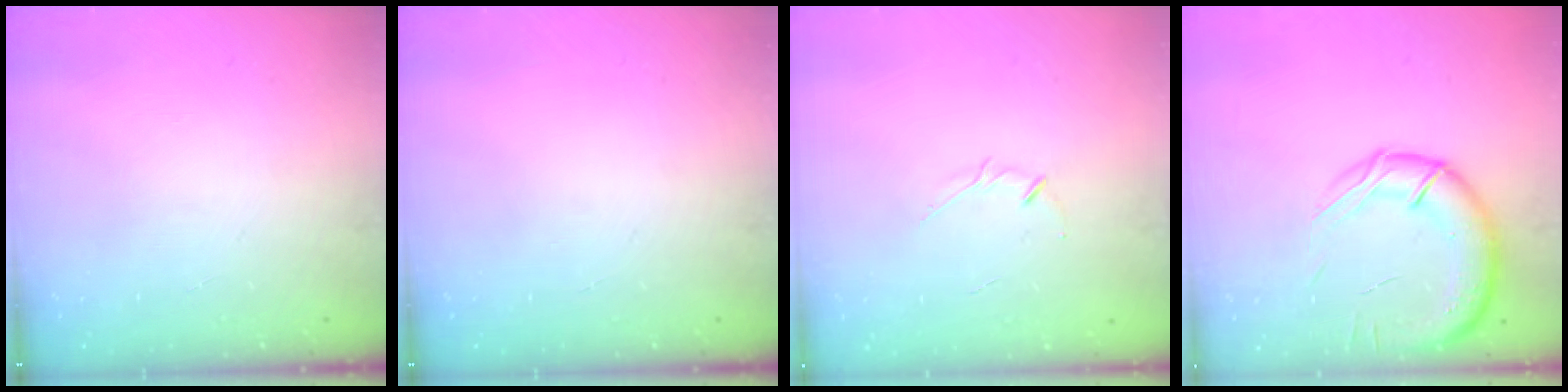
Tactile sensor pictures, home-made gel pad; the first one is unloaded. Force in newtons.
{"total": 0.0}
{"total": 2.9, "press": 2.8, "slide": 0.6}
{"total": 16.6, "press": 16.1, "slide": 4.3}